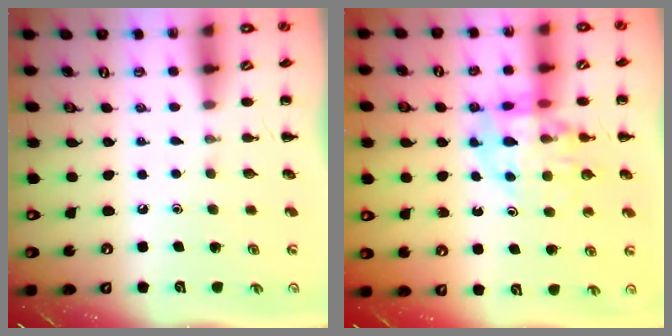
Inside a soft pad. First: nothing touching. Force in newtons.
{"total": 12.3, "press": 11.8, "slide": 3.4}